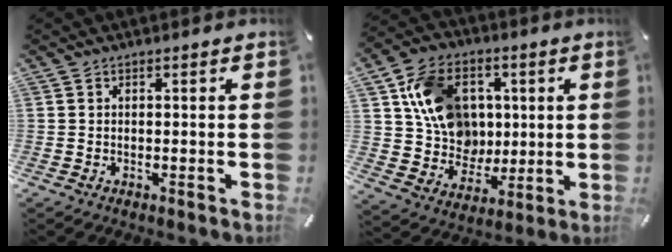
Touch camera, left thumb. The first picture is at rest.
{"total": 15.2, "force": [3.5, 13.2, 6.6], "torque": [-0.110, 0.007, 0.080]}